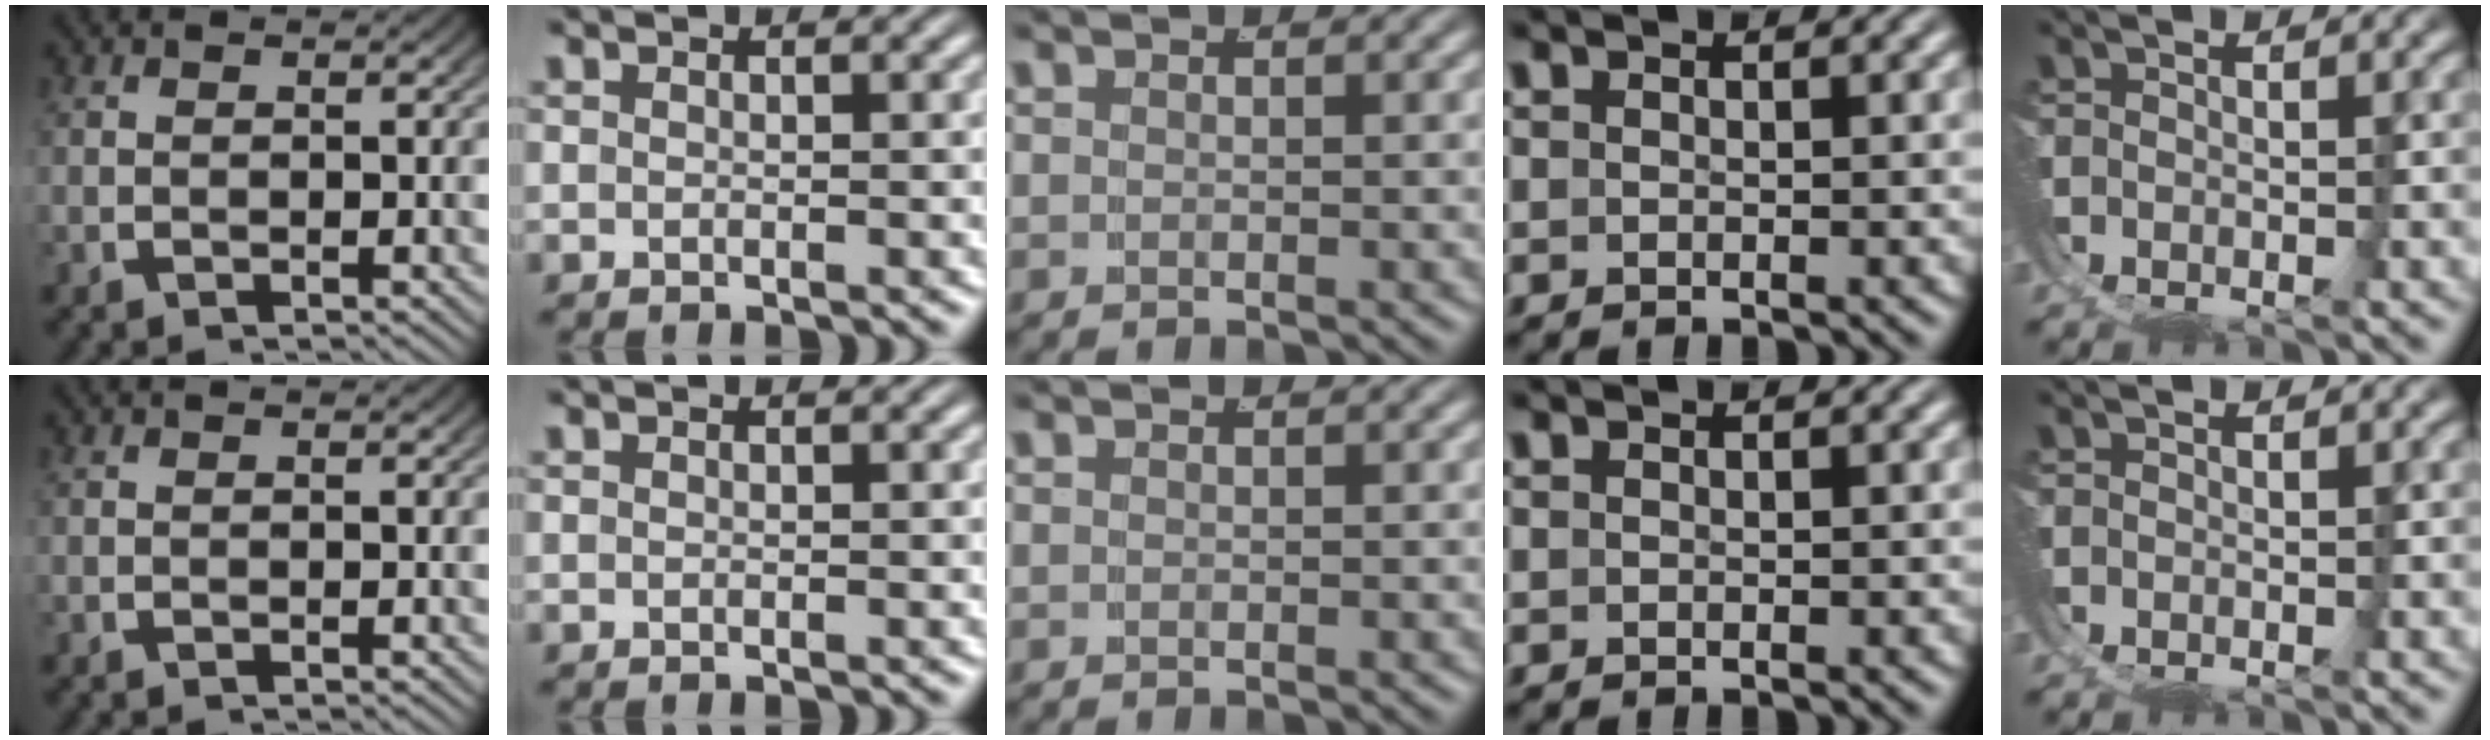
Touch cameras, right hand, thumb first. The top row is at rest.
{}